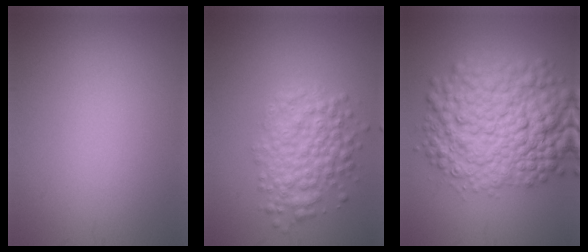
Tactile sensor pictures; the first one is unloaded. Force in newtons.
{"total": 4.9, "press": 4.9, "slide": 0.1}
{"total": 11.0, "press": 11.0, "slide": 0.2}